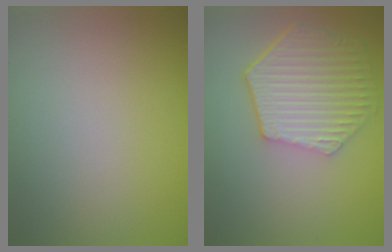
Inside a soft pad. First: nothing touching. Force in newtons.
{"total": 6.6, "press": 5.0, "slide": 4.3}